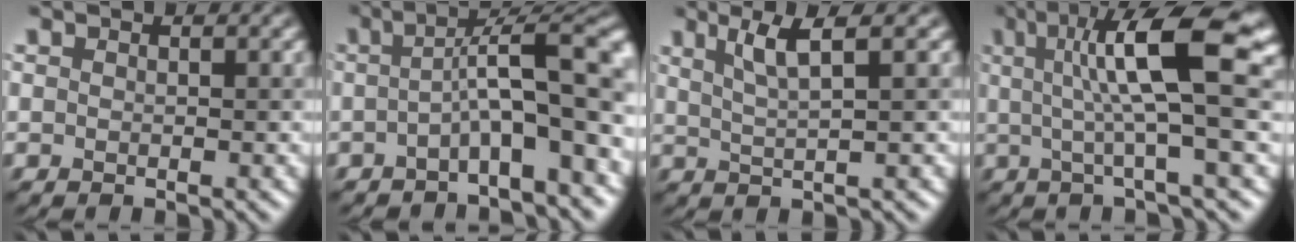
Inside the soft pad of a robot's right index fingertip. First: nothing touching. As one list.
[{"total": 8.5, "force": [-0.8, 2.0, 8.3], "torque": [-0.107, 0.026, -0.028]}, {"total": 3.8, "force": [1.9, 0.5, 3.2], "torque": [-0.049, 0.004, 0.035]}, {"total": 9.6, "force": [2.3, 1.7, 9.2], "torque": [-0.131, 0.011, 0.032]}]